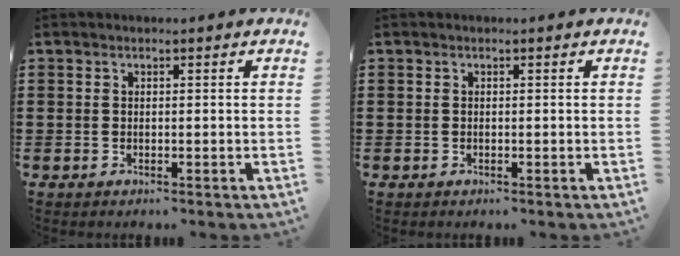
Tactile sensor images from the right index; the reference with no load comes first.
{"total": 0.0}